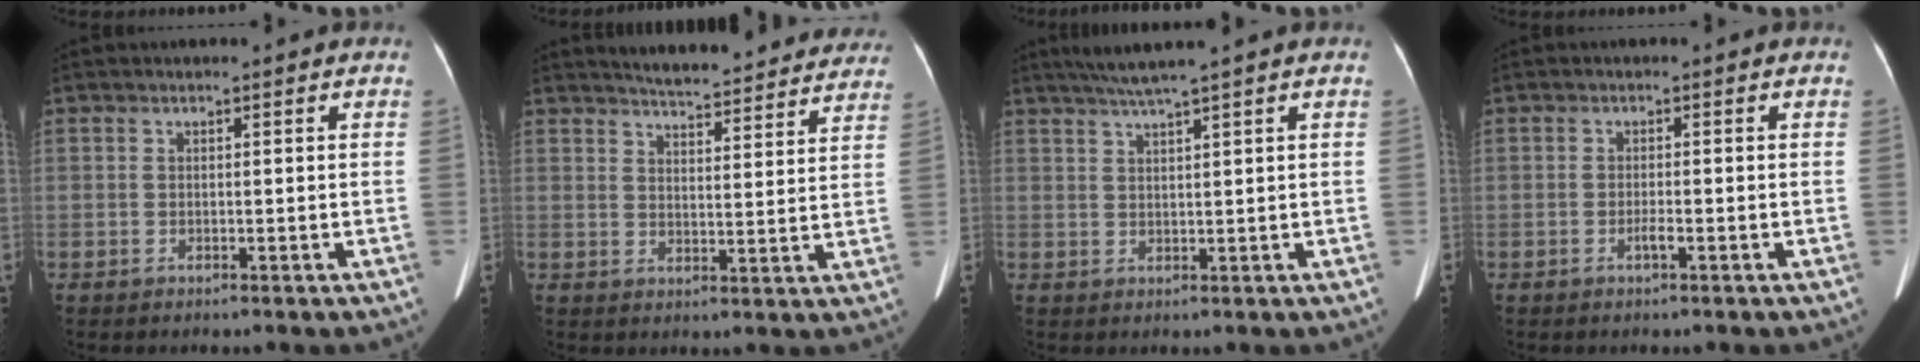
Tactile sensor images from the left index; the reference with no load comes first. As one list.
[{"total": 20.2, "force": [18.8, 3.5, 6.3], "torque": [-0.079, -0.025, 0.223]}, {"total": 3.9, "force": [3.1, -1.2, 2.1], "torque": [-0.043, 0.004, 0.062]}, {"total": 1.0, "force": [-0.6, 0.0, 0.8], "torque": [-0.020, 0.000, -0.012]}]